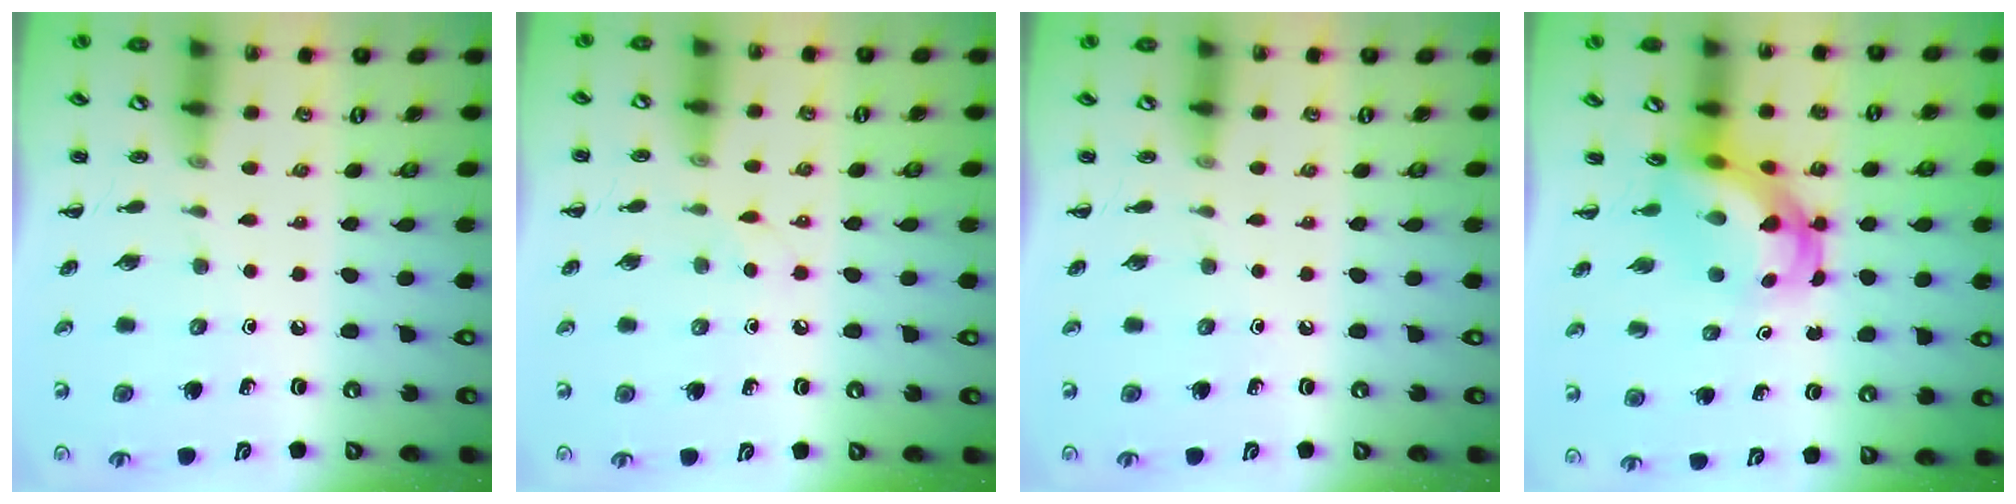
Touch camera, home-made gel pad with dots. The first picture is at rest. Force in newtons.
{"total": 2.9, "press": 2.8, "slide": 1.0}
{"total": 0.0}
{"total": 6.0, "press": 5.8, "slide": 1.2}